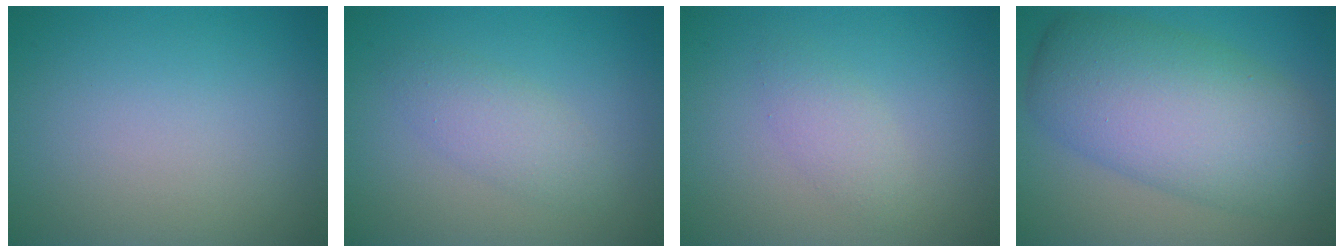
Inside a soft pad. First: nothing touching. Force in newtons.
{"total": 2.3, "press": 2.3, "slide": 0.1}
{"total": 1.7, "press": 1.7, "slide": 0.1}
{"total": 10.0, "press": 10.0, "slide": 0.2}